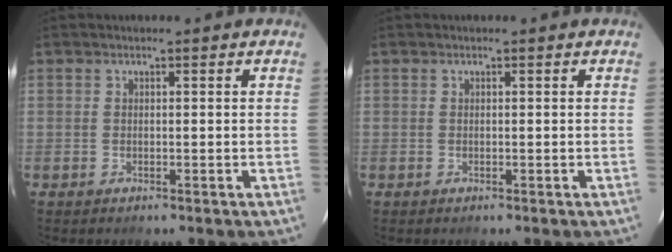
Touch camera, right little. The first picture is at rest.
{"total": 0.0}